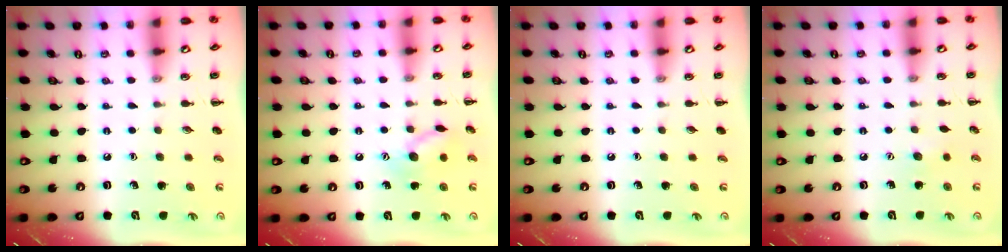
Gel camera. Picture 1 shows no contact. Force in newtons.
{"total": 10.0, "press": 10.0, "slide": 0.5}
{"total": 0.0}
{"total": 3.0, "press": 2.9, "slide": 0.6}